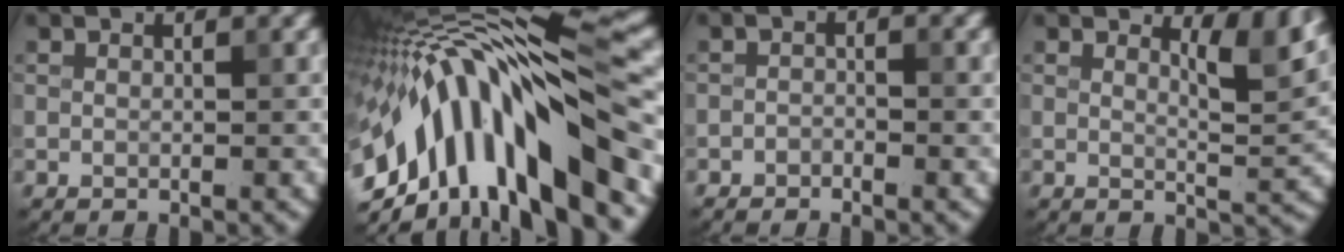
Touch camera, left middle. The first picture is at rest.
{"total": 15.6, "force": [-5.5, 5.6, 13.5], "torque": [-0.226, 0.023, -0.082]}
{"total": 1.3, "force": [-1.2, 0.4, 0.4], "torque": [-0.005, 0.003, -0.023]}
{"total": 3.5, "force": [2.3, 0.8, 2.5], "torque": [-0.036, -0.006, 0.033]}